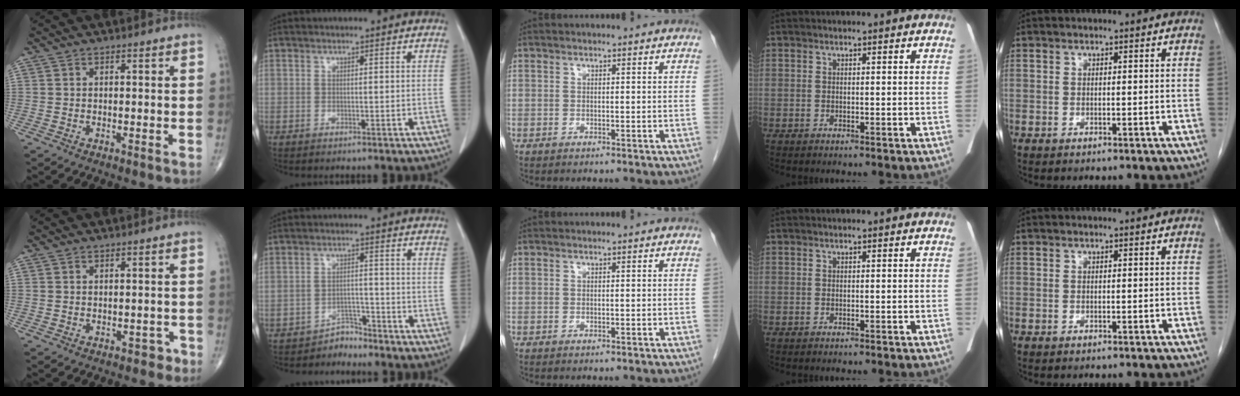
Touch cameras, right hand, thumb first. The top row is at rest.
{"thumb": {"total": 1.7, "force": [-0.8, 1.3, 0.5], "torque": [0.002, 0.010, -0.009]}, "index": {"total": 3.0, "force": [-2.7, 1.0, -0.6], "torque": [0.014, 0.000, -0.043]}}